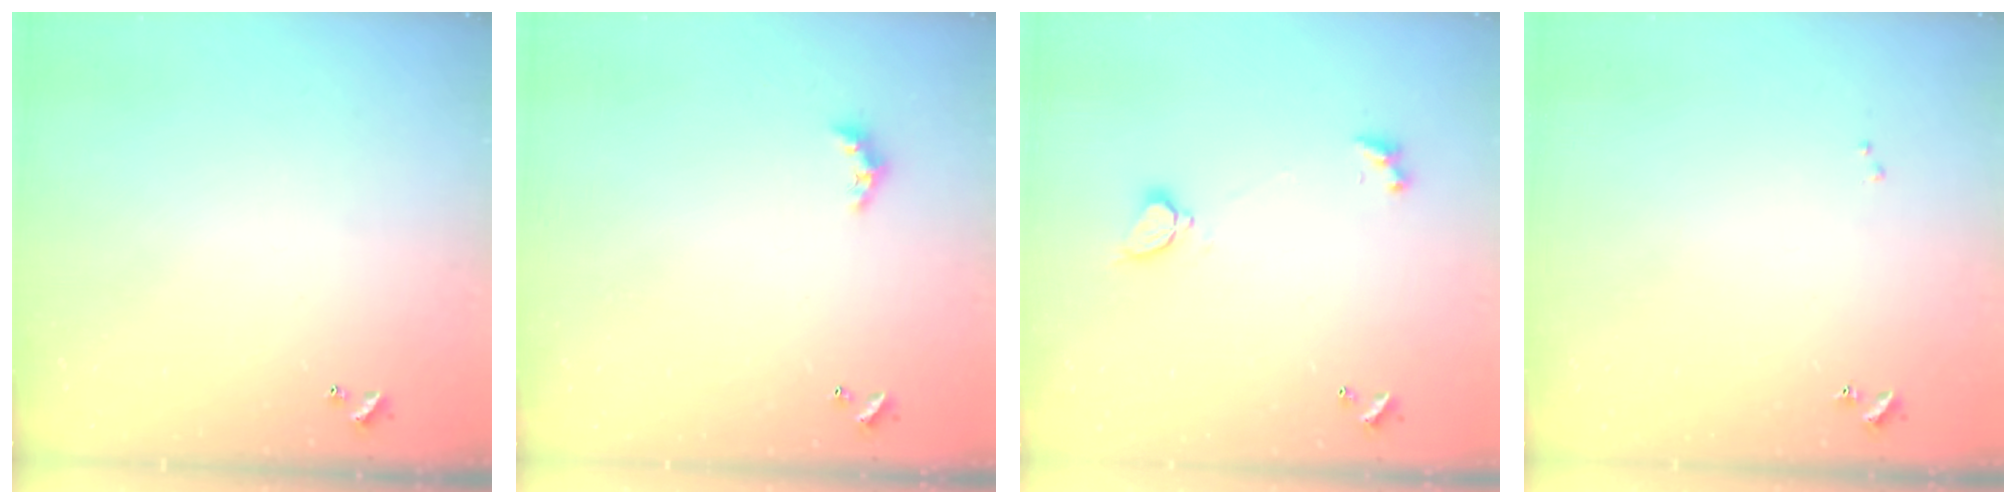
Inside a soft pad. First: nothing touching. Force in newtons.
{"total": 2.6, "press": 2.5, "slide": 0.6}
{"total": 2.2, "press": 2.2, "slide": 0.3}
{"total": 0.0}